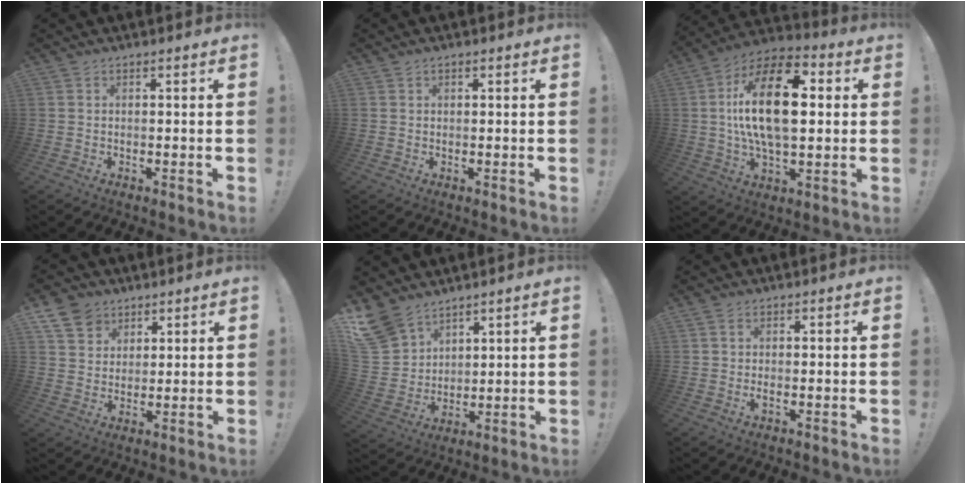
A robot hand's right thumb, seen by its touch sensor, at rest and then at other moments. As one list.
[{"total": 0.6, "force": [0.3, 0.5, 0.0], "torque": [0.005, -0.002, 0.004]}, {"total": 22.3, "force": [2.9, 11.2, 19.1], "torque": [-0.335, 0.007, 0.041]}, {"total": 9.2, "force": [5.8, 6.7, 2.6], "torque": [-0.049, -0.032, 0.117]}, {"total": 12.1, "force": [9.1, 7.2, 3.3], "torque": [-0.082, -0.064, 0.185]}, {"total": 1.7, "force": [0.1, 0.7, 1.6], "torque": [-0.023, -0.001, 0.000]}]